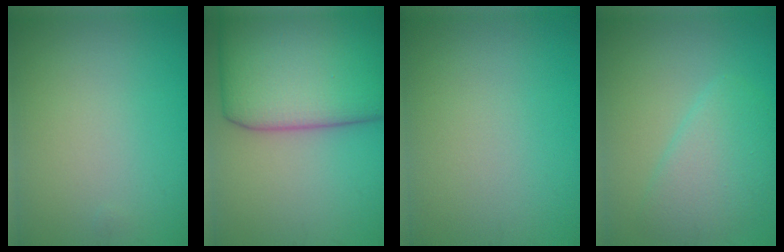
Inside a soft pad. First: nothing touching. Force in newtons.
{"total": 14.6, "press": 14.6, "slide": 0.3}
{"total": 0.0}
{"total": 4.4, "press": 4.4, "slide": 0.2}